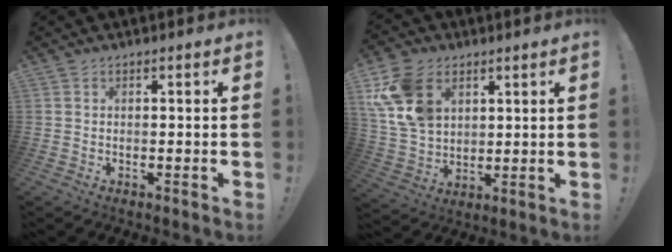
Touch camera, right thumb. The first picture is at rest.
{"total": 16.0, "force": [6.9, 11.2, 9.0], "torque": [-0.177, -0.027, 0.138]}